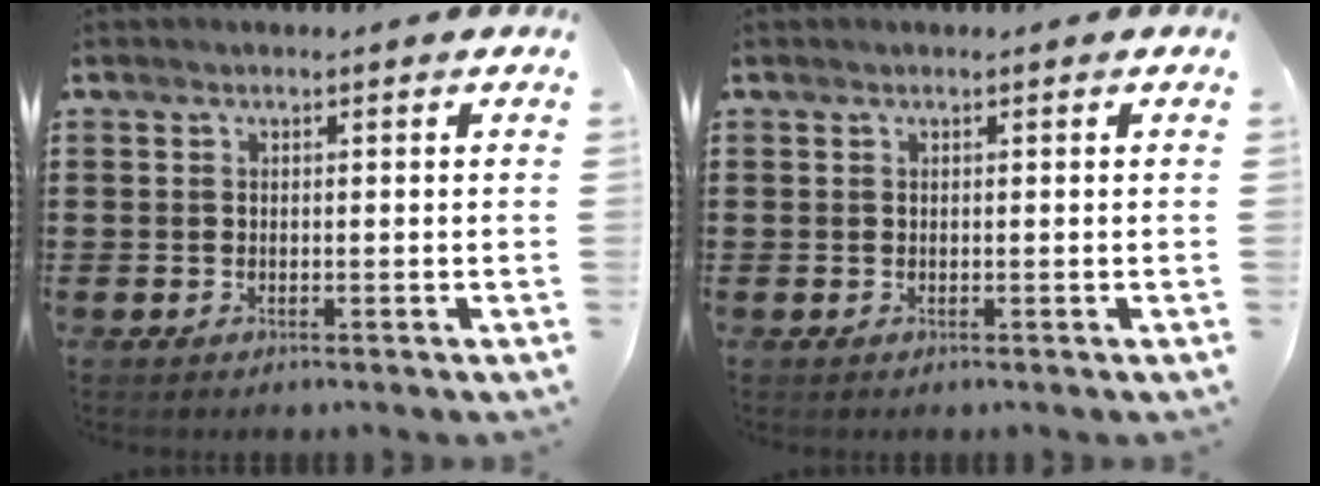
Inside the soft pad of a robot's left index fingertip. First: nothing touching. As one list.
[{"total": 0.0}]